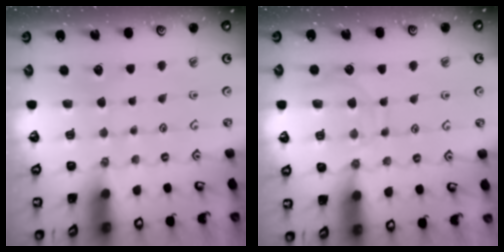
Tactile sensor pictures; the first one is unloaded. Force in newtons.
{"total": 10.3, "press": 10.2, "slide": 1.0}